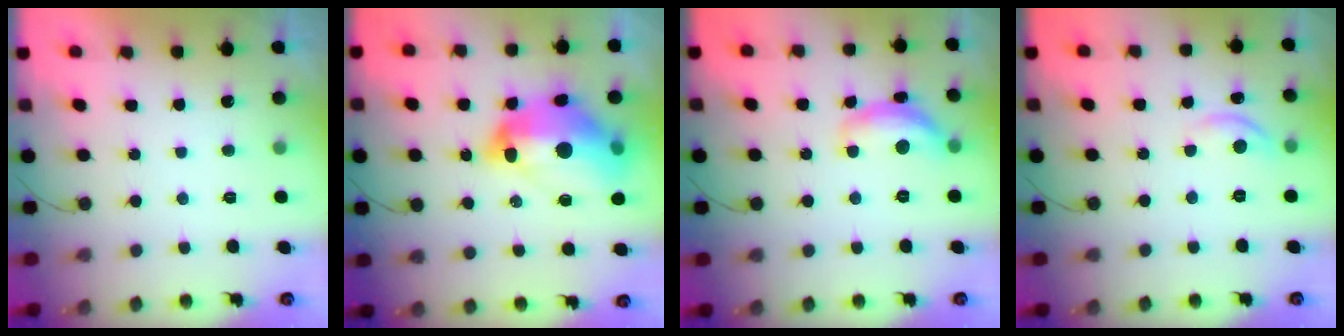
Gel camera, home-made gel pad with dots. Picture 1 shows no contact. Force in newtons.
{"total": 20.7, "press": 20.6, "slide": 1.6}
{"total": 12.2, "press": 12.2, "slide": 0.6}
{"total": 5.5, "press": 5.5, "slide": 0.6}